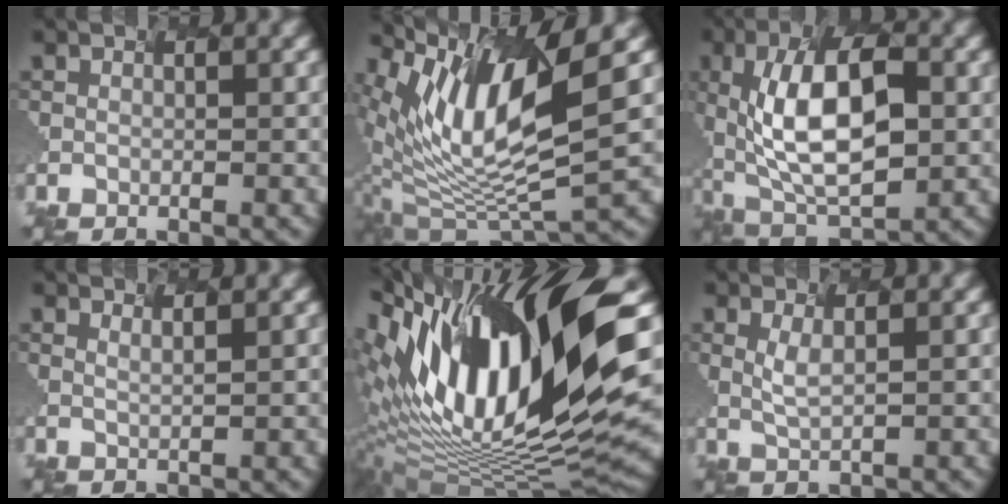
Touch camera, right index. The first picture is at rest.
{"total": 10.1, "force": [3.8, 2.4, 9.0], "torque": [-0.183, -0.007, 0.080]}
{"total": 9.7, "force": [0.2, 4.5, 8.6], "torque": [-0.152, 0.005, 0.002]}
{"total": 1.1, "force": [1.0, 0.1, 0.4], "torque": [-0.009, -0.003, 0.013]}
{"total": 16.7, "force": [2.9, 4.7, 15.8], "torque": [-0.283, -0.015, 0.050]}
{"total": 1.1, "force": [0.1, 0.1, 1.1], "torque": [-0.033, -0.005, 0.010]}